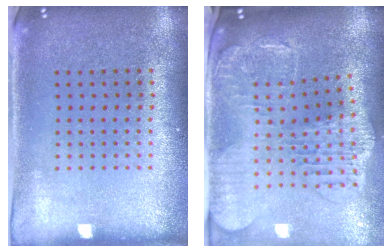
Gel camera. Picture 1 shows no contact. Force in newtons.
{"total": 2.7, "press": 2.3, "slide": 1.4}